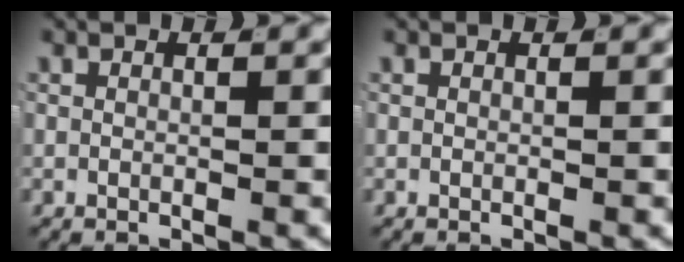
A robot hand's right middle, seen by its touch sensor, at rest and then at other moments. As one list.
[{"total": 0.0}]